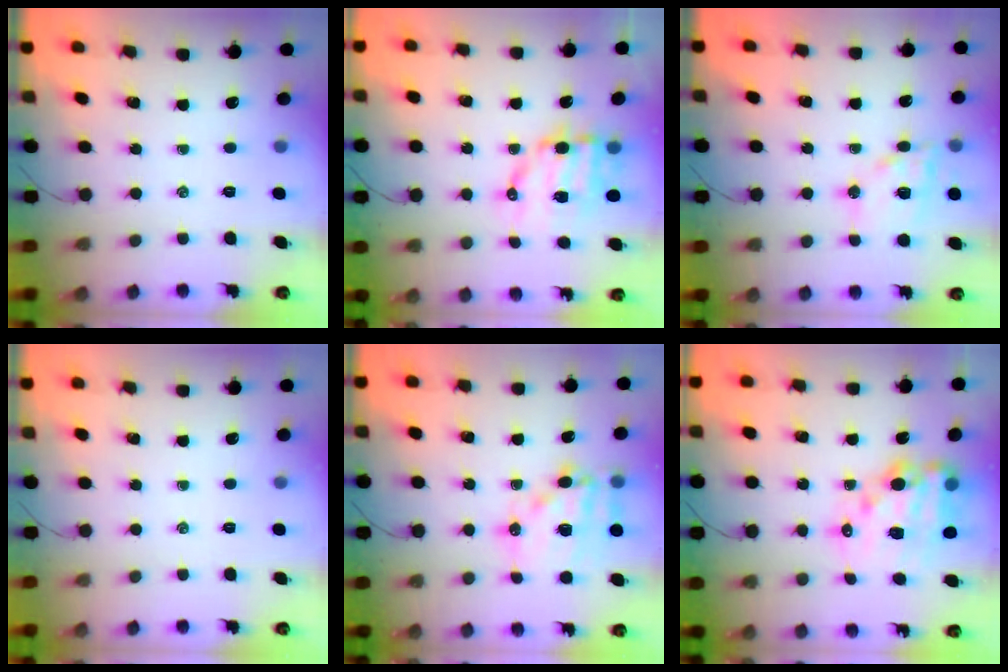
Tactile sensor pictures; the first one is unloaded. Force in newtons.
{"total": 11.0, "press": 10.7, "slide": 2.2}
{"total": 13.6, "press": 13.3, "slide": 2.6}
{"total": 0.0}
{"total": 17.1, "press": 16.7, "slide": 3.9}
{"total": 17.5, "press": 17.0, "slide": 4.2}